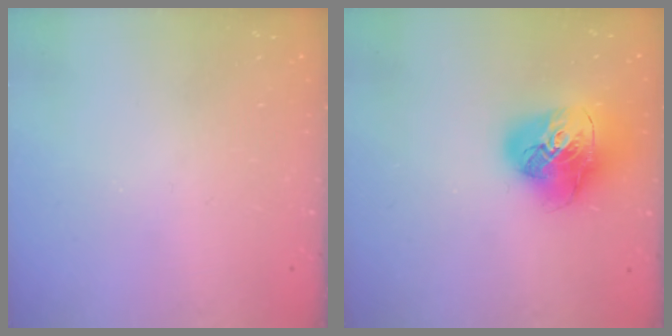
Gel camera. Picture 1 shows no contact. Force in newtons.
{"total": 18.2, "press": 18.0, "slide": 2.2}